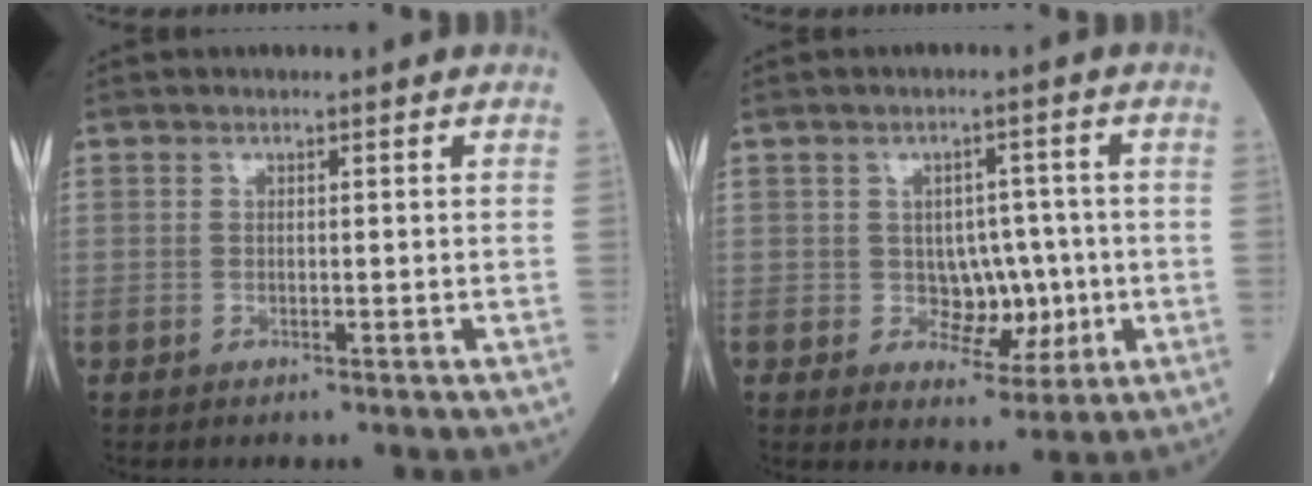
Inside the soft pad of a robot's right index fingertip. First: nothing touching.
{"total": 5.7, "force": [-0.5, 4.1, 4.0], "torque": [-0.044, 0.011, 0.005]}